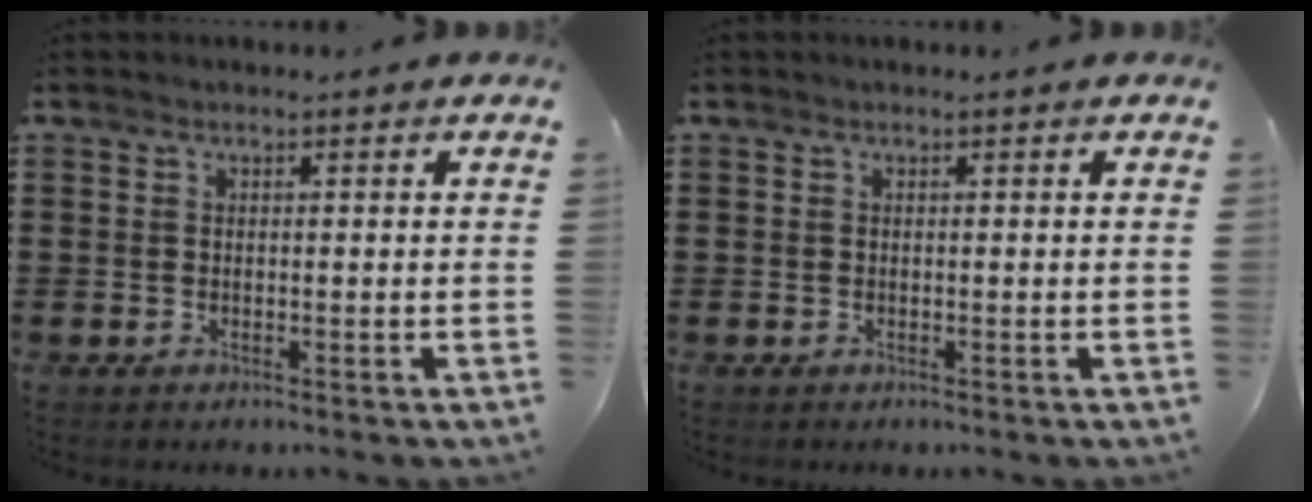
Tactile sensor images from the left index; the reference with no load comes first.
{"total": 0.0}